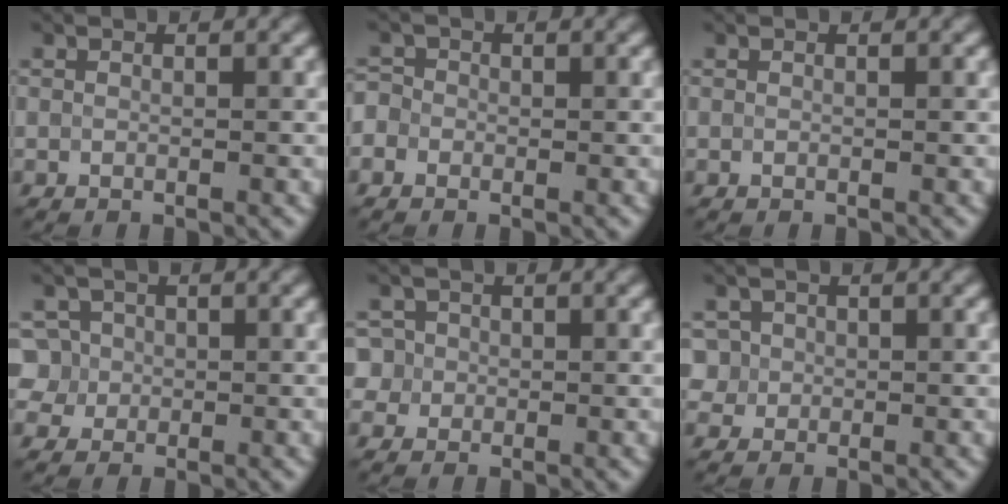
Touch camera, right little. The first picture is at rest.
{"total": 1.4, "force": [-0.3, 1.3, 0.5], "torque": [0.000, 0.010, -0.018]}
{"total": 0.0}
{"total": 3.8, "force": [0.1, 3.6, 1.0], "torque": [-0.007, 0.026, -0.002]}
{"total": 3.0, "force": [0.5, 2.9, 0.8], "torque": [-0.003, 0.020, 0.000]}
{"total": 2.5, "force": [0.4, 2.4, 0.5], "torque": [-0.007, 0.010, 0.016]}